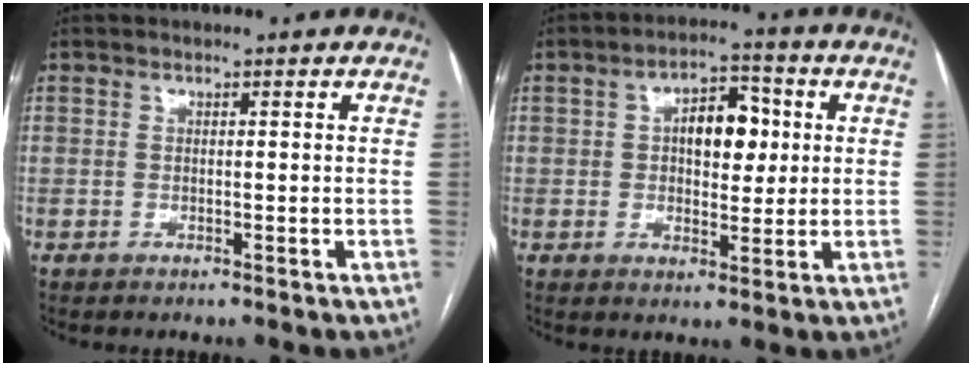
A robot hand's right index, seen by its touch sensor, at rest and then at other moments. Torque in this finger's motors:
{"motor_torque": [0.55, 0.11, 0.21, 0.05]}